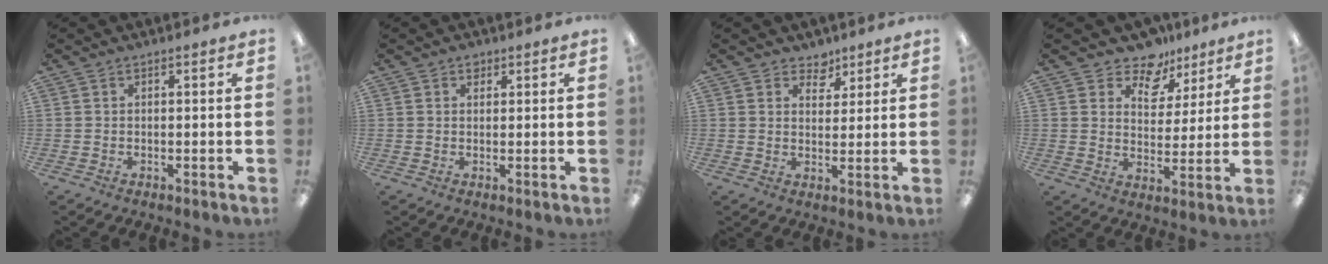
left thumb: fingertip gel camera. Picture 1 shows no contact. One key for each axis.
{"total": 1.4, "fx": 0.9, "fy": 1.0, "fz": 0.4, "tx": 0.007, "ty": -0.007, "tz": 0.014}
{"total": 4.6, "fx": 3.6, "fy": 2.7, "fz": 0.7, "tx": -0.004, "ty": -0.022, "tz": 0.062}
{"total": 10.0, "fx": 7.9, "fy": 5.5, "fz": 2.4, "tx": -0.047, "ty": -0.056, "tz": 0.148}